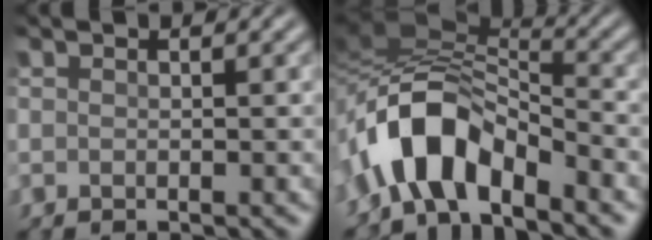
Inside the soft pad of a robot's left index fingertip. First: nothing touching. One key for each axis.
{"total": 7.7, "fx": -3.6, "fy": 3.5, "fz": 5.8, "tx": -0.106, "ty": 0.016, "tz": -0.072}